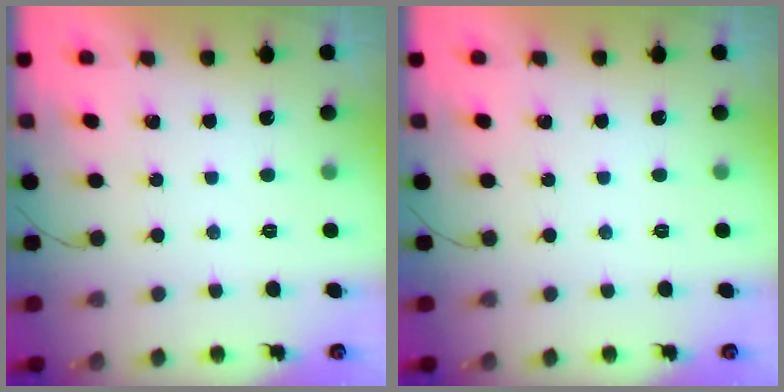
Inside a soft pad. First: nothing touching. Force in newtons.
{"total": 0.0}